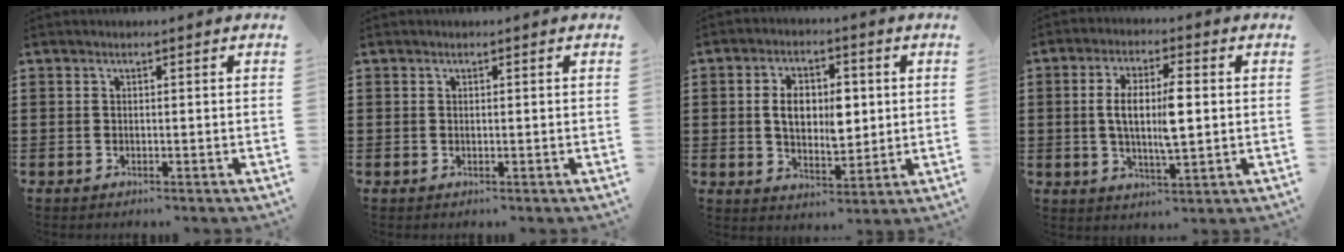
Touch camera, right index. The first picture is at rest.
{"total": 0.0}
{"total": 7.9, "force": [1.1, 4.7, 6.4], "torque": [-0.107, 0.007, 0.013]}
{"total": 8.4, "force": [0.3, 2.8, 7.9], "torque": [-0.157, 0.003, 0.000]}